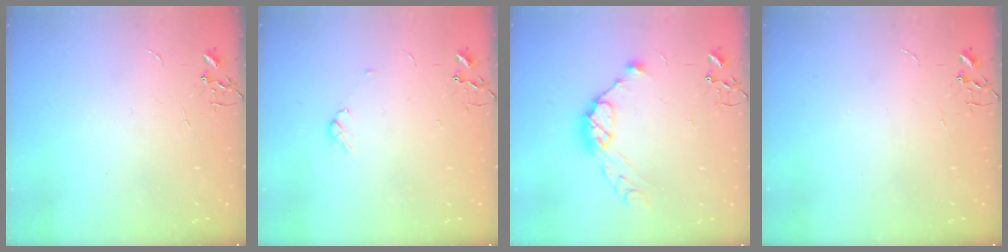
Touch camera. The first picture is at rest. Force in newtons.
{"total": 2.9, "press": 2.8, "slide": 0.5}
{"total": 11.6, "press": 11.5, "slide": 1.0}
{"total": 0.0}